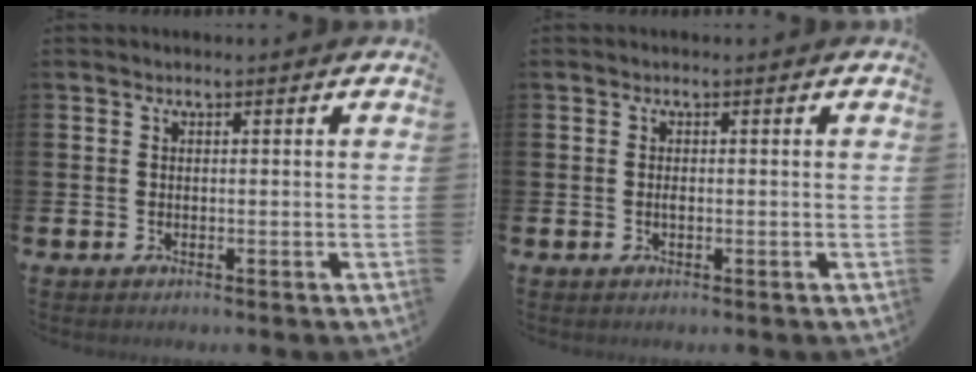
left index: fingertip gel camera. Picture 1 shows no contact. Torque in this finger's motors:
{"motor_torque": [0.23, 0.09, -0.08, 0.03]}